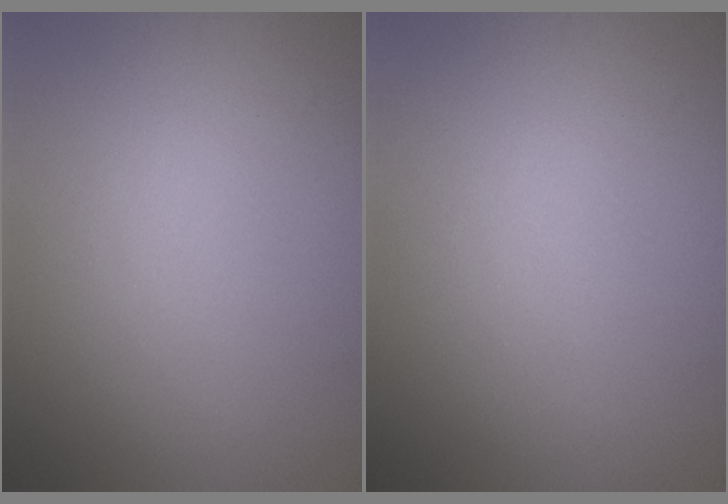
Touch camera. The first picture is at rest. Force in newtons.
{"total": 0.0}